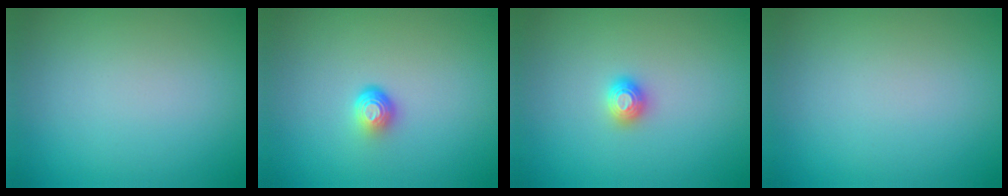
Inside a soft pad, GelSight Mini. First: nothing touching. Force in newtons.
{"total": 1.8, "press": 1.1, "slide": 1.4}
{"total": 1.2, "press": 1.2, "slide": 0.1}
{"total": 0.0}